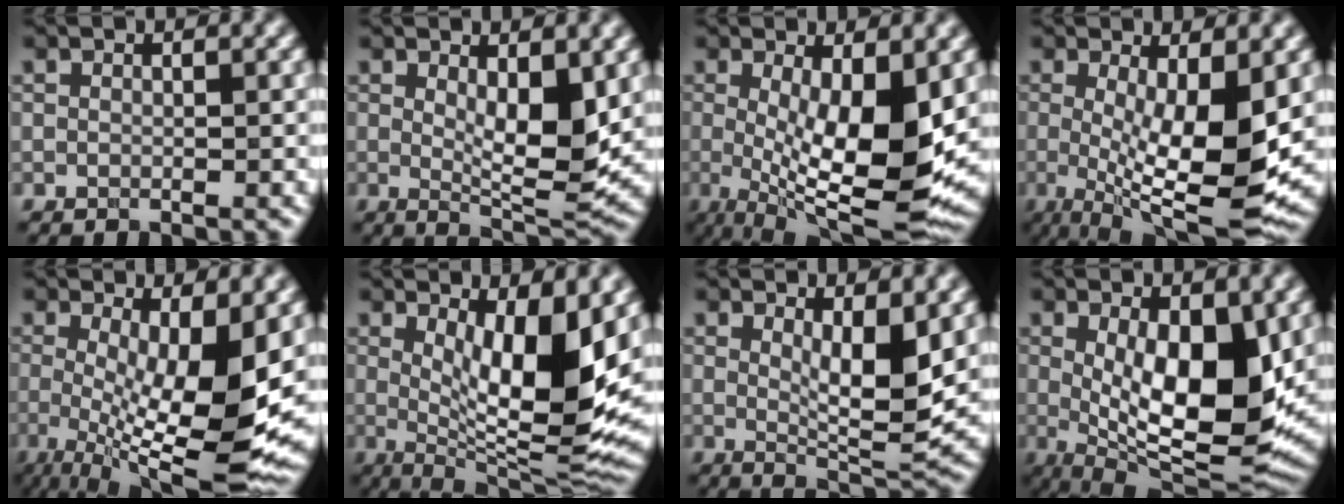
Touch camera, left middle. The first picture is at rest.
{"total": 6.3, "force": [0.8, 2.1, 5.9], "torque": [-0.090, -0.018, 0.021]}
{"total": 11.3, "force": [-0.5, 3.4, 10.8], "torque": [-0.173, -0.025, -0.003]}
{"total": 10.3, "force": [-0.7, 2.9, 9.9], "torque": [-0.159, -0.023, -0.006]}
{"total": 11.5, "force": [-0.9, 3.4, 11.0], "torque": [-0.166, -0.021, -0.009]}
{"total": 10.6, "force": [2.1, 3.0, 10.0], "torque": [-0.150, -0.022, 0.041]}
{"total": 6.0, "force": [1.1, 1.7, 5.6], "torque": [-0.086, -0.018, 0.026]}
{"total": 11.1, "force": [0.6, 4.3, 10.3], "torque": [-0.159, -0.022, 0.017]}